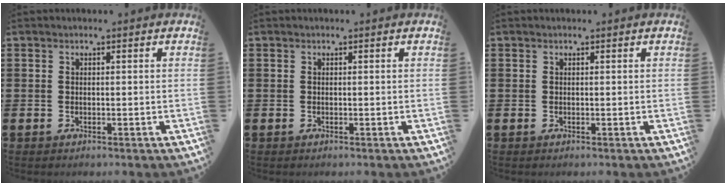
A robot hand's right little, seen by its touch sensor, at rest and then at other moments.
{"total": 0.0}
{"total": 0.0}